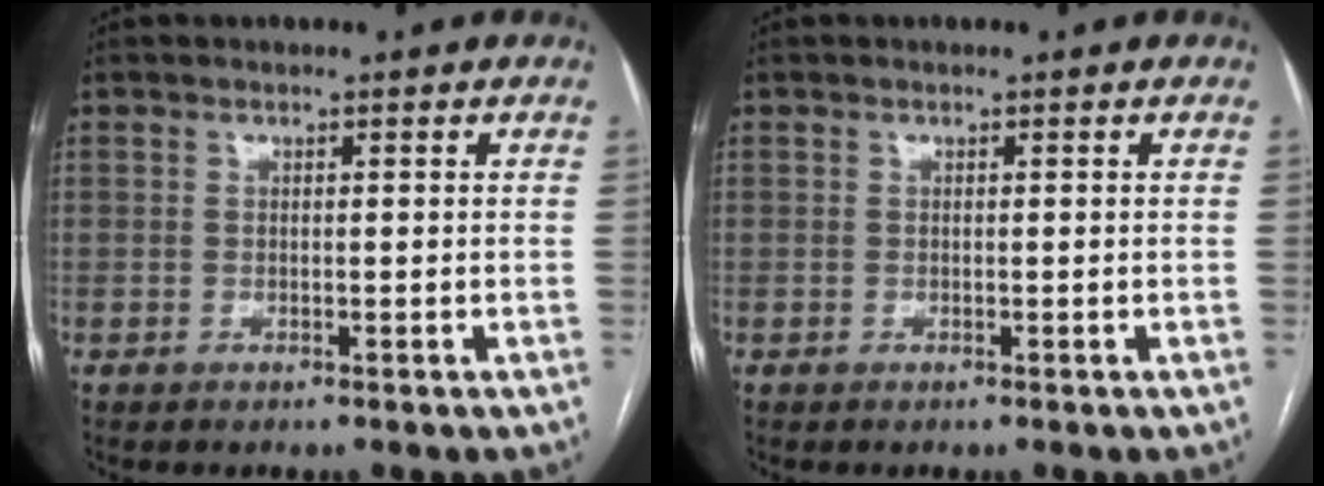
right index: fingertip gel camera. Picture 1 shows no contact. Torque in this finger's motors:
{"motor_torque": [0.00, 0.00, 0.00, 0.00]}